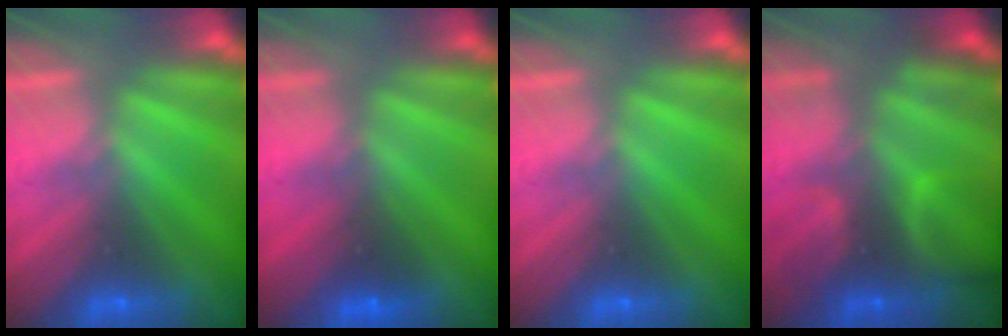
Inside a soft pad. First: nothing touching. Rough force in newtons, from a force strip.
{"total": 2.4}
{"total": 0.0}
{"total": 6.8}